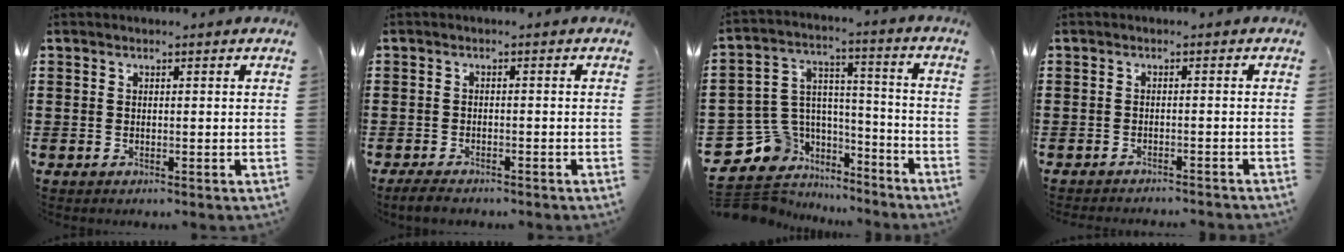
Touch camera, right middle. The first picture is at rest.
{"total": 2.0, "force": [-1.9, 0.4, 0.6], "torque": [-0.020, -0.001, -0.041]}
{"total": 7.8, "force": [-4.6, 6.2, 1.2], "torque": [-0.068, -0.010, -0.087]}
{"total": 1.4, "force": [-1.4, -0.1, 0.0], "torque": [-0.004, 0.001, -0.030]}